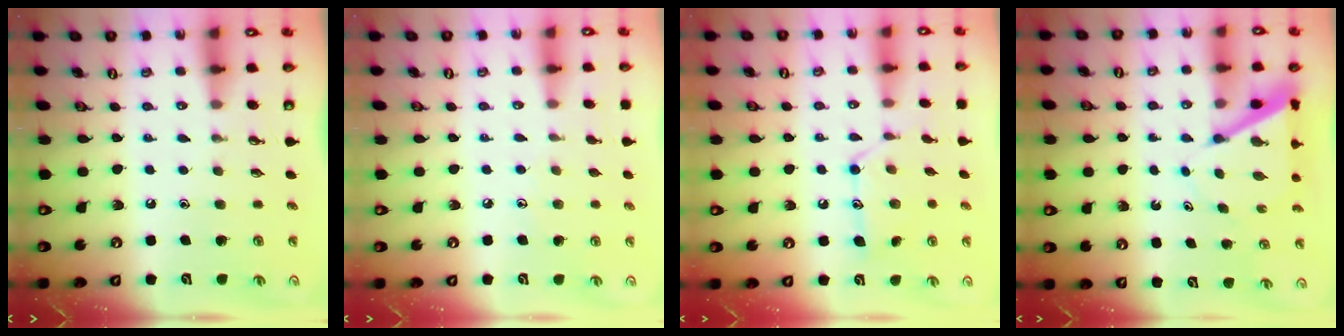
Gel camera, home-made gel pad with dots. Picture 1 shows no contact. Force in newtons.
{"total": 3.9, "press": 3.8, "slide": 0.4}
{"total": 12.2, "press": 12.2, "slide": 0.3}
{"total": 5.6, "press": 5.6, "slide": 0.4}